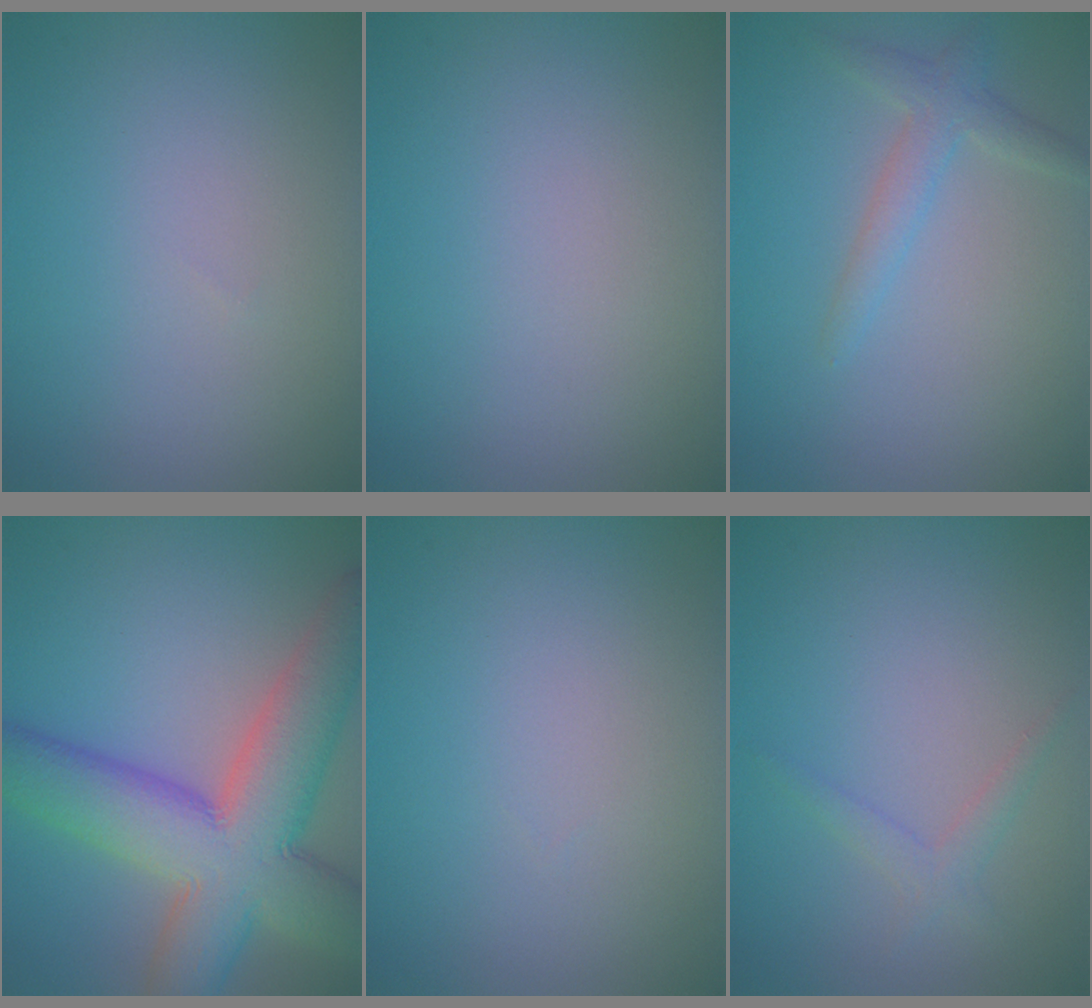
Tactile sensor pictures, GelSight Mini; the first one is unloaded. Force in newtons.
{"total": 0.0}
{"total": 2.2, "press": 2.2, "slide": 0.1}
{"total": 11.9, "press": 11.8, "slide": 0.6}
{"total": 0.0}
{"total": 1.3, "press": 1.3, "slide": 0.1}